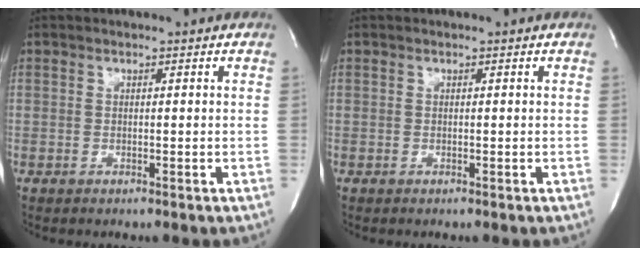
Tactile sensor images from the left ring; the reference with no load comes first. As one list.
[{"total": 0.0}]